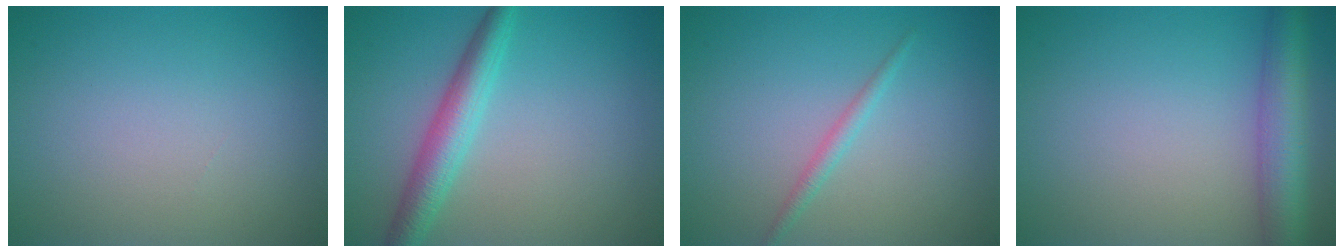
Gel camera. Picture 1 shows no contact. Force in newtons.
{"total": 3.9, "press": 3.9, "slide": 0.0}
{"total": 1.3, "press": 1.3, "slide": 0.0}
{"total": 5.3, "press": 5.3, "slide": 0.3}